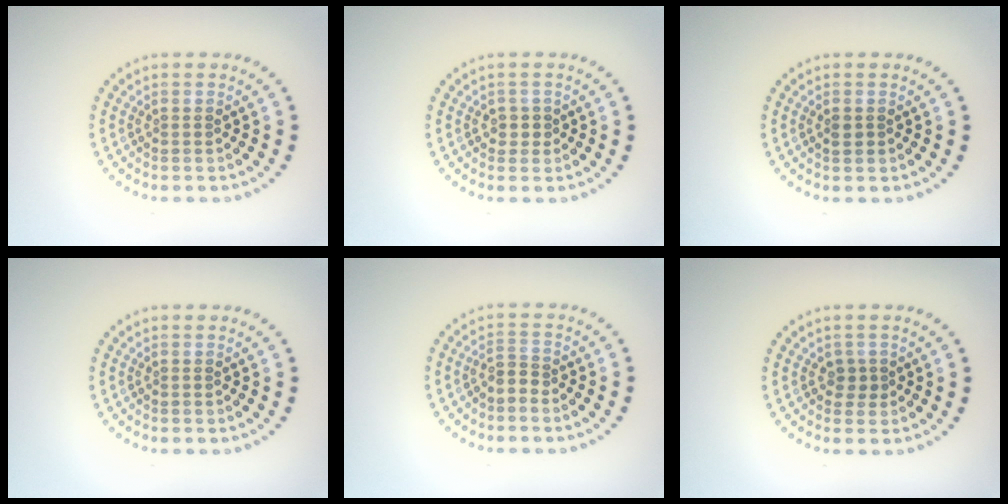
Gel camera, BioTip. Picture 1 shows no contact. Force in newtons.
{"total": 1.3, "press": 1.1, "slide": 0.7}
{"total": 0.9, "press": 0.9, "slide": 0.2}
{"total": 0.0}
{"total": 1.4, "press": 1.0, "slide": 1.0}
{"total": 1.2, "press": 1.1, "slide": 0.5}